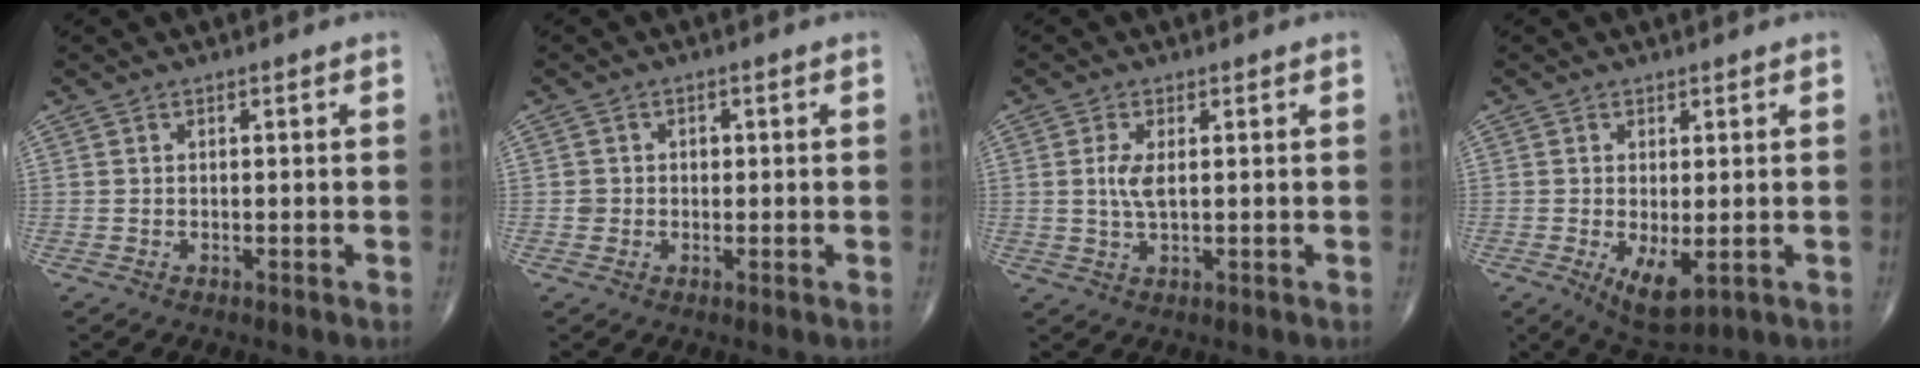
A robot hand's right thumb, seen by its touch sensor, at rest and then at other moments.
{"total": 1.8, "force": [-0.1, 1.8, 0.3], "torque": [0.009, 0.008, -0.002]}
{"total": 3.6, "force": [0.6, 1.4, 3.3], "torque": [-0.074, -0.002, 0.014]}
{"total": 6.0, "force": [-1.4, 2.5, 5.3], "torque": [-0.088, -0.017, -0.009]}